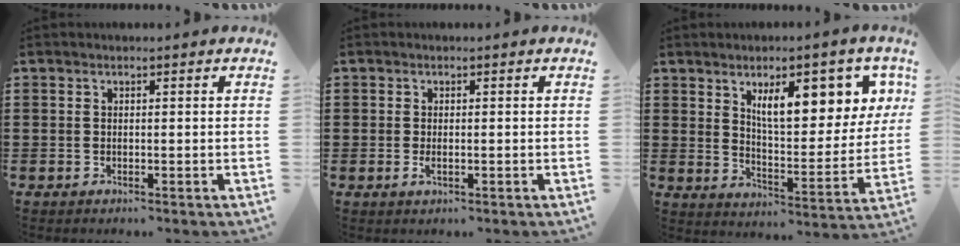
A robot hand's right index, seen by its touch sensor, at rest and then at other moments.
{"total": 0.9, "force": [-0.3, 0.4, 0.7], "torque": [-0.014, -0.003, -0.004]}
{"total": 10.9, "force": [5.8, 4.1, 8.2], "torque": [-0.126, -0.016, 0.094]}